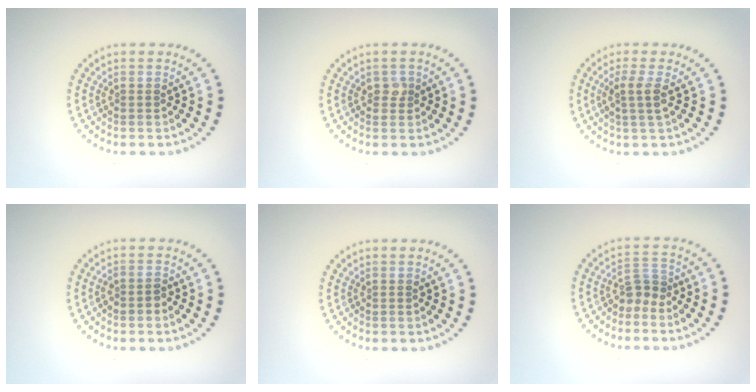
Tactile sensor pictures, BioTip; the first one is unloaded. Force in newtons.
{"total": 1.1, "press": 1.1, "slide": 0.3}
{"total": 2.1, "press": 1.6, "slide": 1.3}
{"total": 1.1, "press": 1.0, "slide": 0.5}
{"total": 0.0}
{"total": 2.0, "press": 1.4, "slide": 1.4}